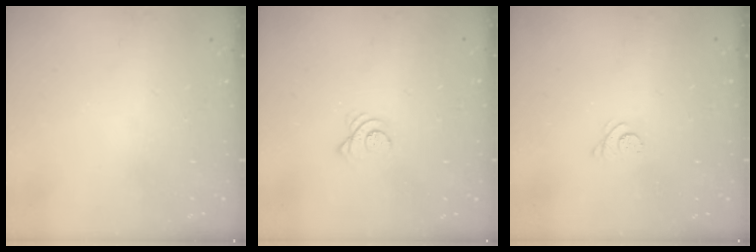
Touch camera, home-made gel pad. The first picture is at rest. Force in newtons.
{"total": 3.0, "press": 2.9, "slide": 0.3}
{"total": 2.6, "press": 2.6, "slide": 0.3}